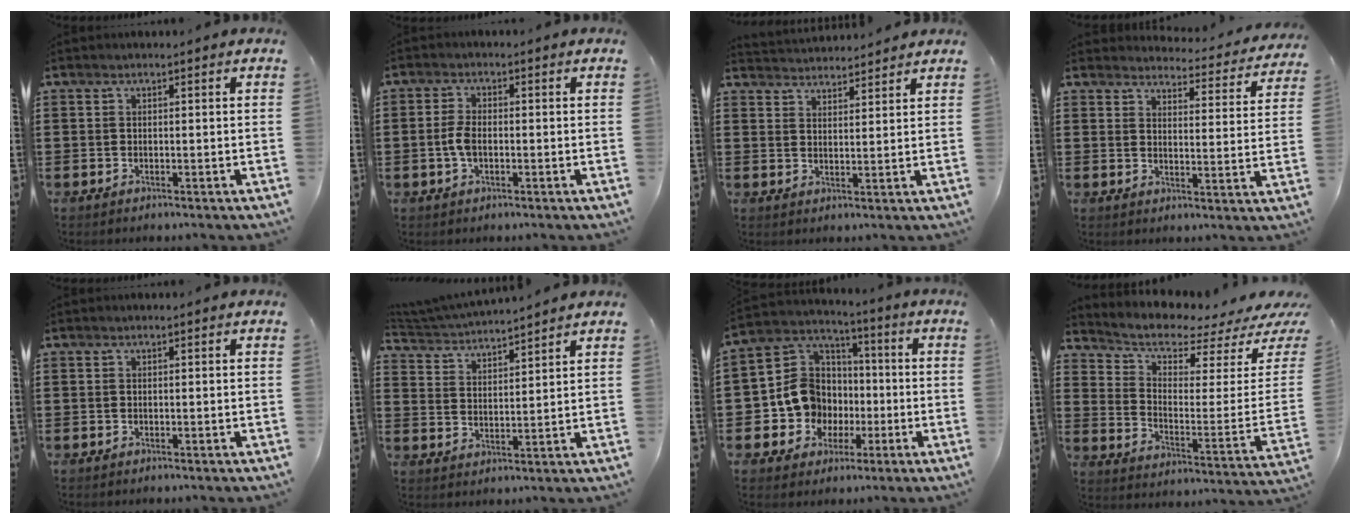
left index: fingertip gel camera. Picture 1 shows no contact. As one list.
[{"total": 3.5, "force": [-0.5, 1.7, 3.0], "torque": [-0.080, -0.004, -0.015]}, {"total": 3.3, "force": [3.2, 0.0, -0.3], "torque": [-0.006, -0.014, 0.061]}, {"total": 4.1, "force": [4.0, 0.2, 0.7], "torque": [-0.025, -0.032, 0.066]}, {"total": 0.0}, {"total": 4.0, "force": [4.0, -0.1, 0.5], "torque": [-0.029, -0.022, 0.068]}, {"total": 10.2, "force": [-1.7, 9.5, 3.4], "torque": [-0.123, 0.006, -0.029]}, {"total": 4.4, "force": [3.9, 1.0, 1.9], "torque": [-0.062, -0.042, 0.063]}]